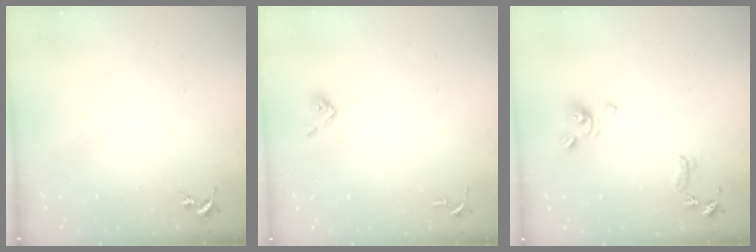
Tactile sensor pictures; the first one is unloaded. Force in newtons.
{"total": 4.8, "press": 4.8, "slide": 0.6}
{"total": 9.8, "press": 9.7, "slide": 1.7}